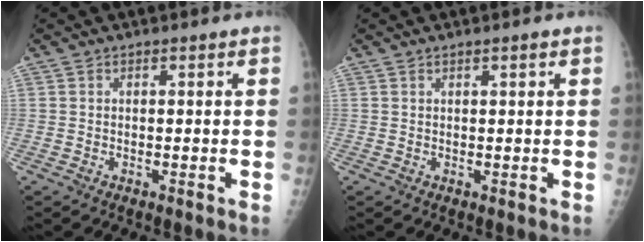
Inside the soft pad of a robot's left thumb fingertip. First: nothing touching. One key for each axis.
{"total": 0.8, "fx": 0.5, "fy": 0.1, "fz": 0.7, "tx": -0.009, "ty": -0.002, "tz": 0.009}